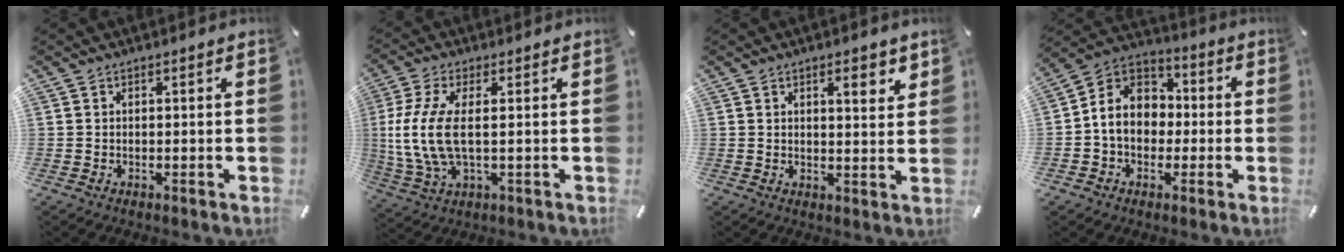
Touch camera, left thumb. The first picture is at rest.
{"total": 11.0, "force": [0.7, 4.0, 10.2], "torque": [-0.234, -0.020, 0.009]}
{"total": 4.4, "force": [2.6, 1.5, 3.2], "torque": [-0.037, -0.012, 0.038]}
{"total": 10.0, "force": [-1.4, 8.9, 4.5], "torque": [-0.114, 0.011, -0.032]}